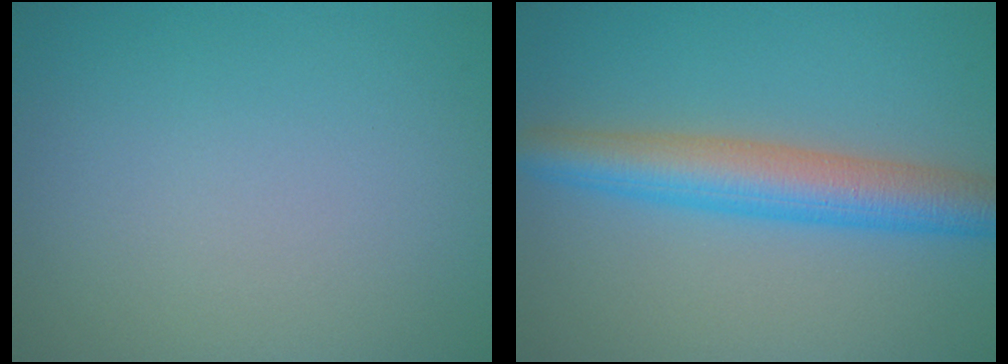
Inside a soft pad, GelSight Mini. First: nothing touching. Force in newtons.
{"total": 5.9, "press": 5.9, "slide": 0.3}